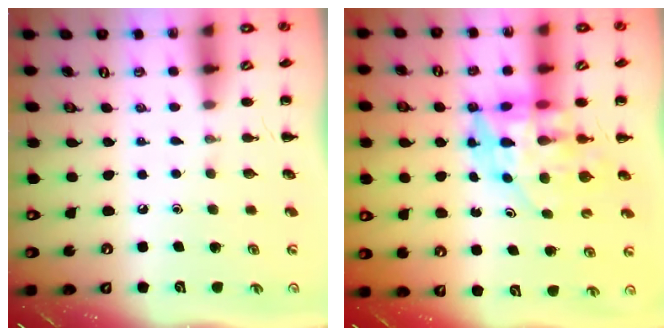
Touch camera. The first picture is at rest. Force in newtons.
{"total": 9.4, "press": 9.0, "slide": 2.8}